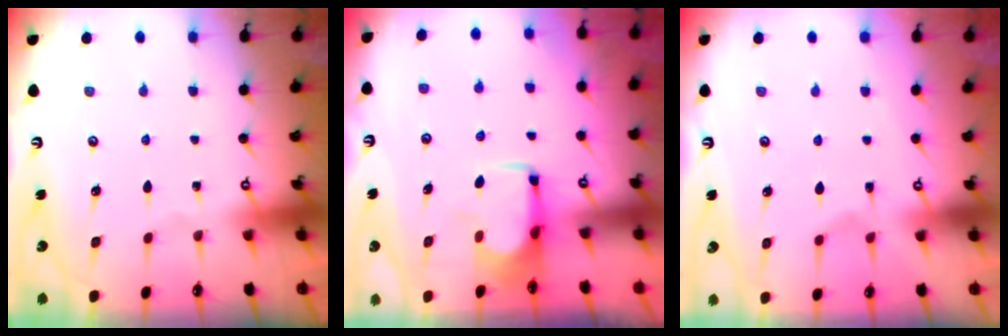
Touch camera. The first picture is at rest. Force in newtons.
{"total": 1.2, "press": 1.1, "slide": 0.5}
{"total": 5.6, "press": 5.4, "slide": 1.2}